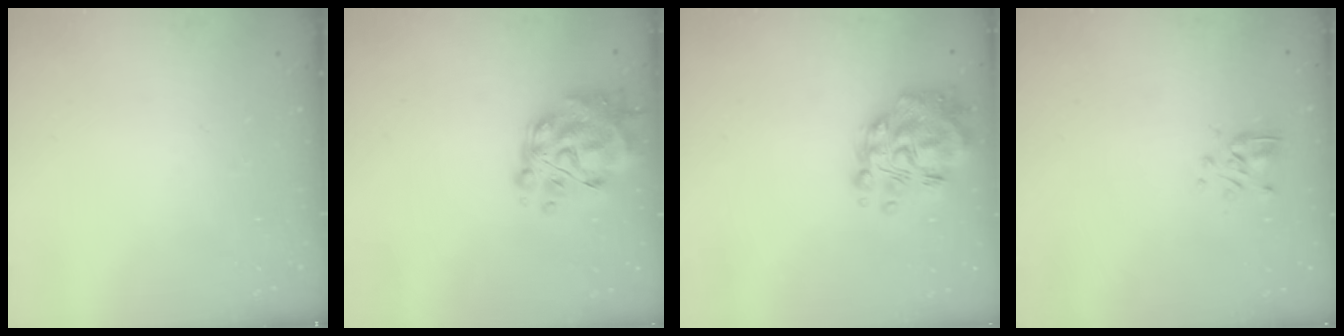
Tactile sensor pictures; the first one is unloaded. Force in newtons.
{"total": 13.9, "press": 13.2, "slide": 4.5}
{"total": 14.5, "press": 13.8, "slide": 4.5}
{"total": 3.4, "press": 3.2, "slide": 1.2}